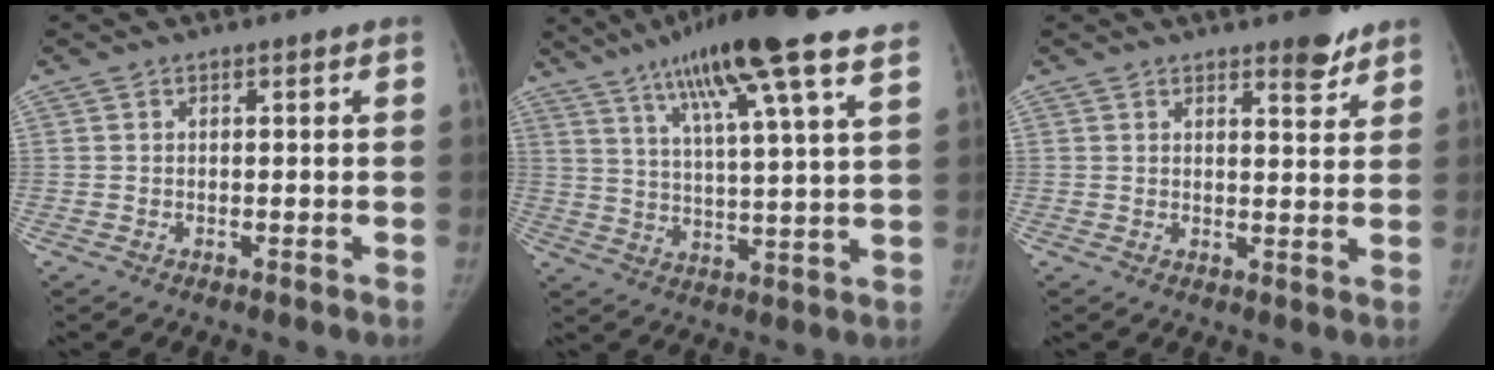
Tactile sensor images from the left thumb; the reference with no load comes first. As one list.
[{"total": 19.9, "force": [13.8, 1.7, 14.3], "torque": [-0.214, -0.024, 0.198]}, {"total": 4.6, "force": [3.5, 1.4, 2.5], "torque": [-0.018, -0.026, 0.048]}]